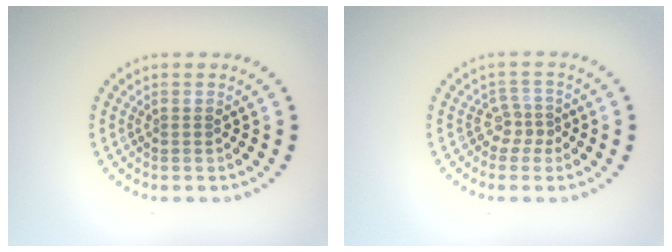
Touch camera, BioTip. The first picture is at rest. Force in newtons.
{"total": 1.7, "press": 1.2, "slide": 1.3}